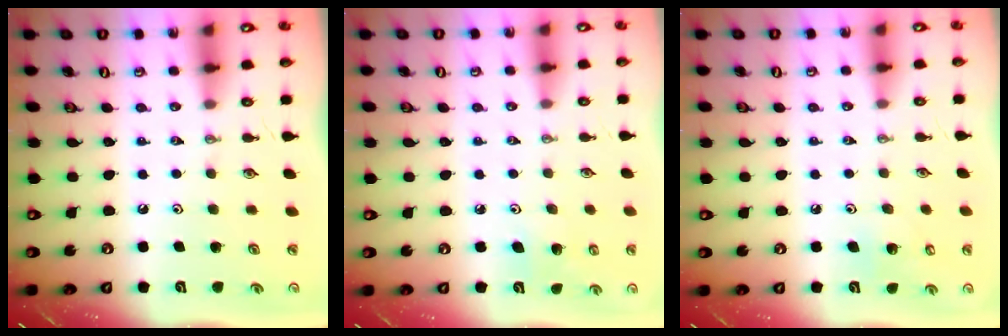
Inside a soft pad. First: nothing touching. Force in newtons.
{"total": 5.5, "press": 5.4, "slide": 1.2}
{"total": 6.9, "press": 6.9, "slide": 0.9}